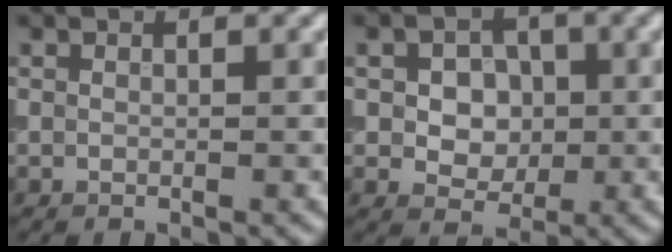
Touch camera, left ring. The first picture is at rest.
{"total": 3.9, "force": [0.0, 3.1, 2.3], "torque": [-0.028, 0.000, -0.010]}